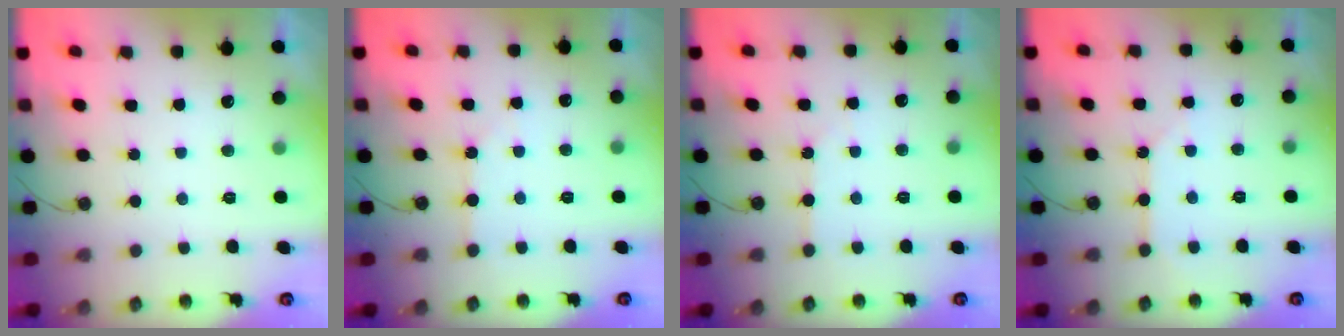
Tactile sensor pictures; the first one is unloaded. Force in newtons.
{"total": 2.7, "press": 2.7, "slide": 0.4}
{"total": 3.7, "press": 3.7, "slide": 0.6}
{"total": 3.1, "press": 3.1, "slide": 0.3}